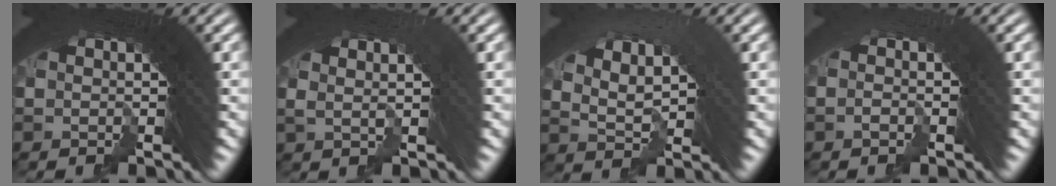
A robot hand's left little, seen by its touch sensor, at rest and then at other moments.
{"total": 1.4, "force": [0.6, -0.3, 1.2], "torque": [-0.004, 0.014, 0.012]}
{"total": 2.7, "force": [0.8, 1.0, 2.4], "torque": [-0.023, 0.006, 0.020]}
{"total": 1.9, "force": [-1.6, -0.6, -0.8], "torque": [0.025, 0.010, -0.036]}